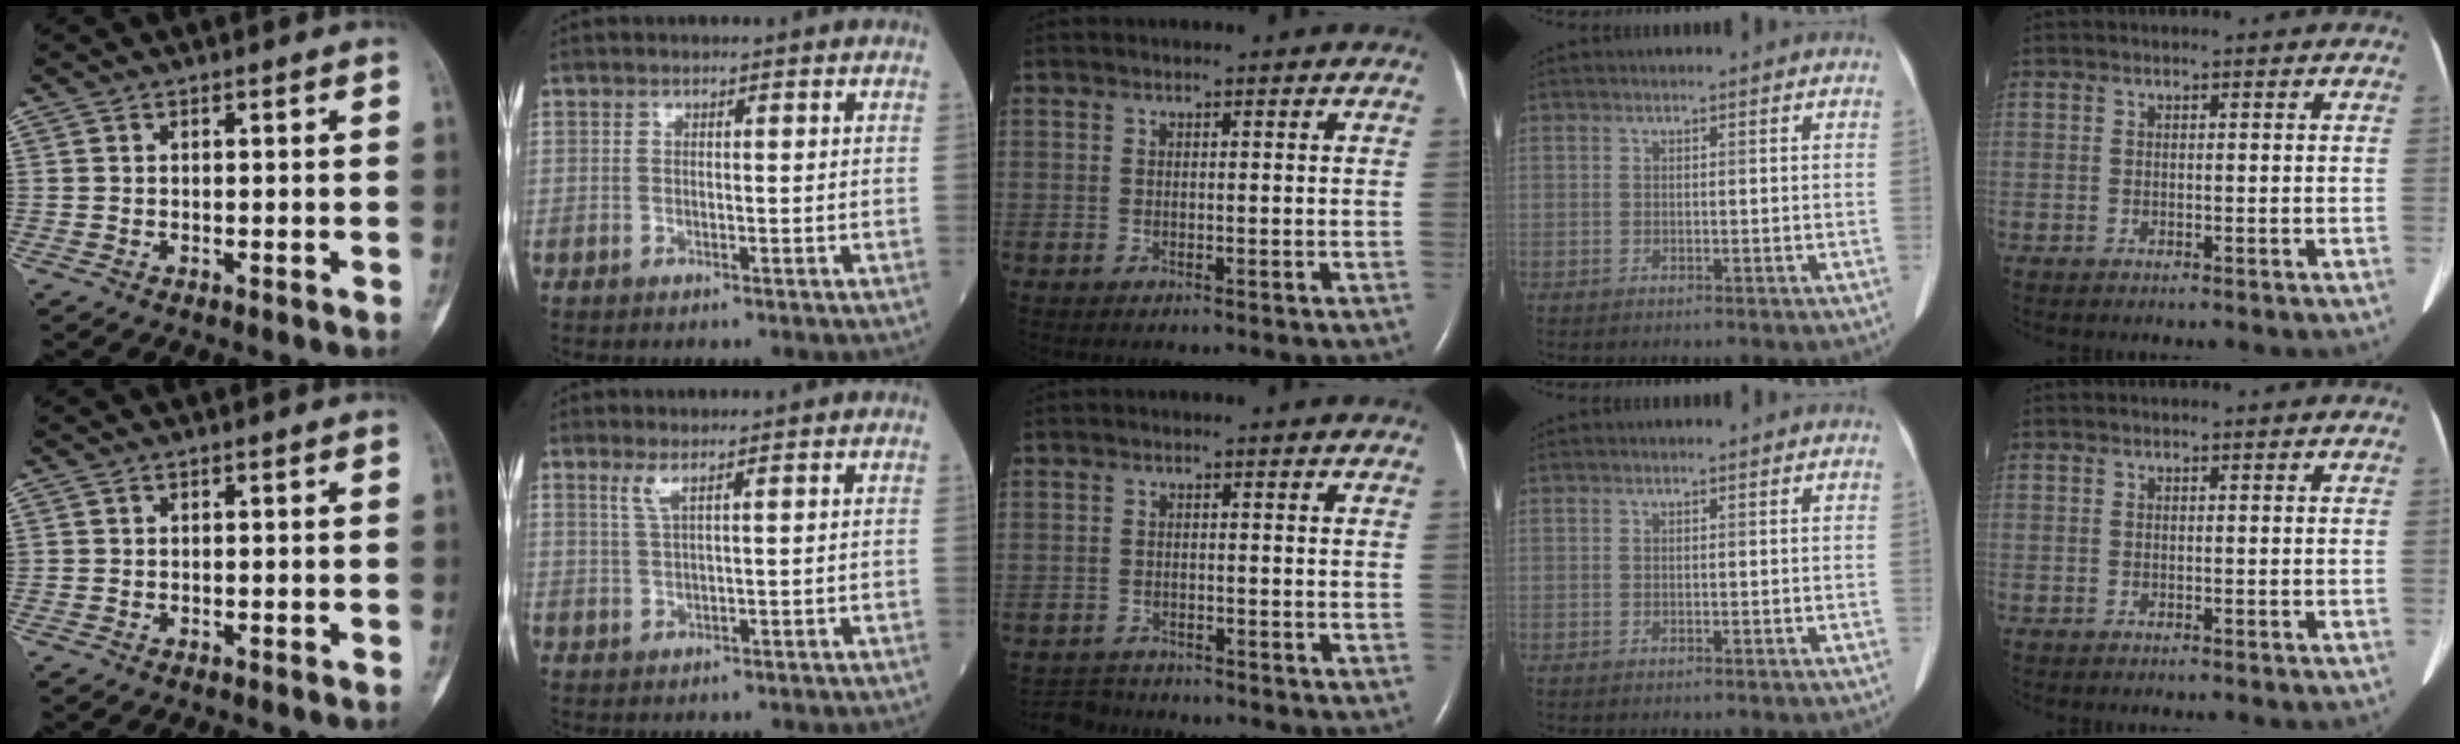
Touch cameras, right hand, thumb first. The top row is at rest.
{"index": {"total": 1.7, "force": [1.0, -0.2, 1.4], "torque": [-0.037, 0.001, 0.023]}, "middle": {"total": 3.6, "force": [-3.4, 1.0, -0.7], "torque": [0.006, -0.010, -0.058]}}